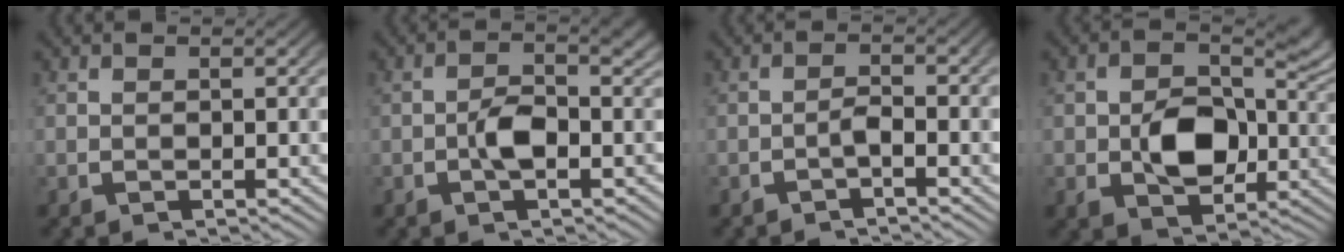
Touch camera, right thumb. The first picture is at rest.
{"total": 3.5, "force": [-0.4, 1.7, 3.0], "torque": [-0.057, -0.012, -0.003]}
{"total": 1.8, "force": [-1.2, 0.4, 1.3], "torque": [-0.028, -0.005, -0.018]}
{"total": 8.0, "force": [-0.1, 5.4, 6.0], "torque": [-0.100, -0.029, 0.012]}